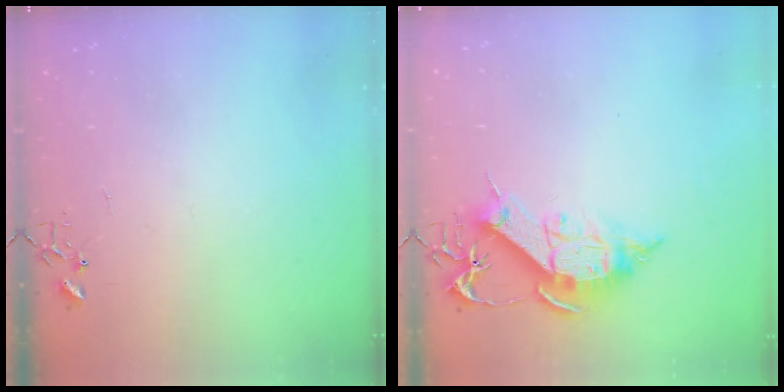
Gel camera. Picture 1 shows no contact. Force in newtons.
{"total": 13.2, "press": 13.1, "slide": 1.5}